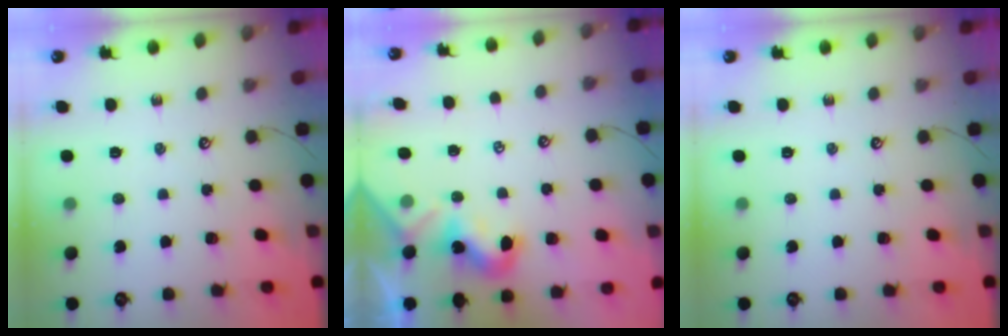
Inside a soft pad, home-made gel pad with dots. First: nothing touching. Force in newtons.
{"total": 2.0, "press": 2.0, "slide": 0.5}
{"total": 0.0}